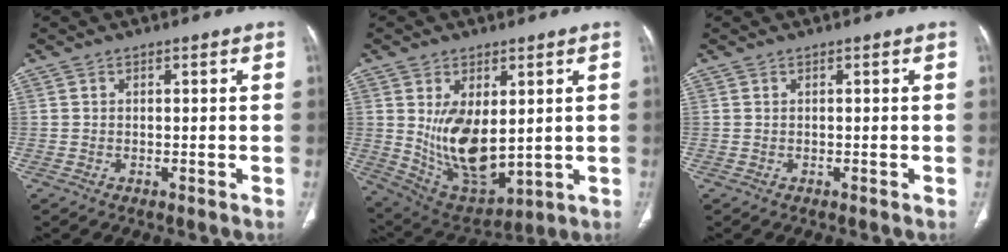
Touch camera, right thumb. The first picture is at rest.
{"total": 14.8, "force": [1.5, 8.3, 12.2], "torque": [-0.194, -0.021, 0.055]}
{"total": 0.0}